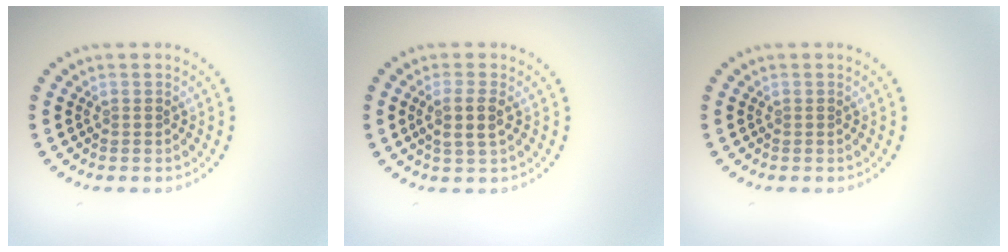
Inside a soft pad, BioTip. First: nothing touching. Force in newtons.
{"total": 2.4, "press": 2.1, "slide": 1.0}
{"total": 0.0}